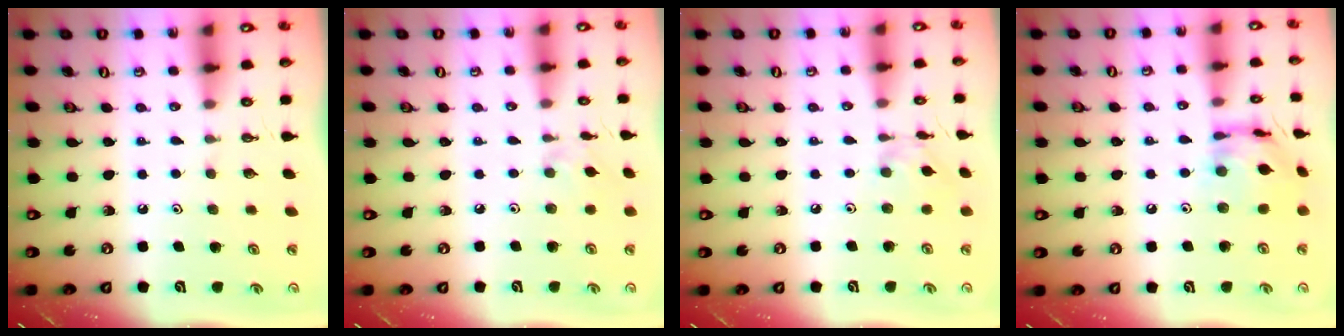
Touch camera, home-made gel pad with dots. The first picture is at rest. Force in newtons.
{"total": 1.8, "press": 1.7, "slide": 0.5}
{"total": 2.4, "press": 2.4, "slide": 0.2}
{"total": 12.8, "press": 12.7, "slide": 1.0}